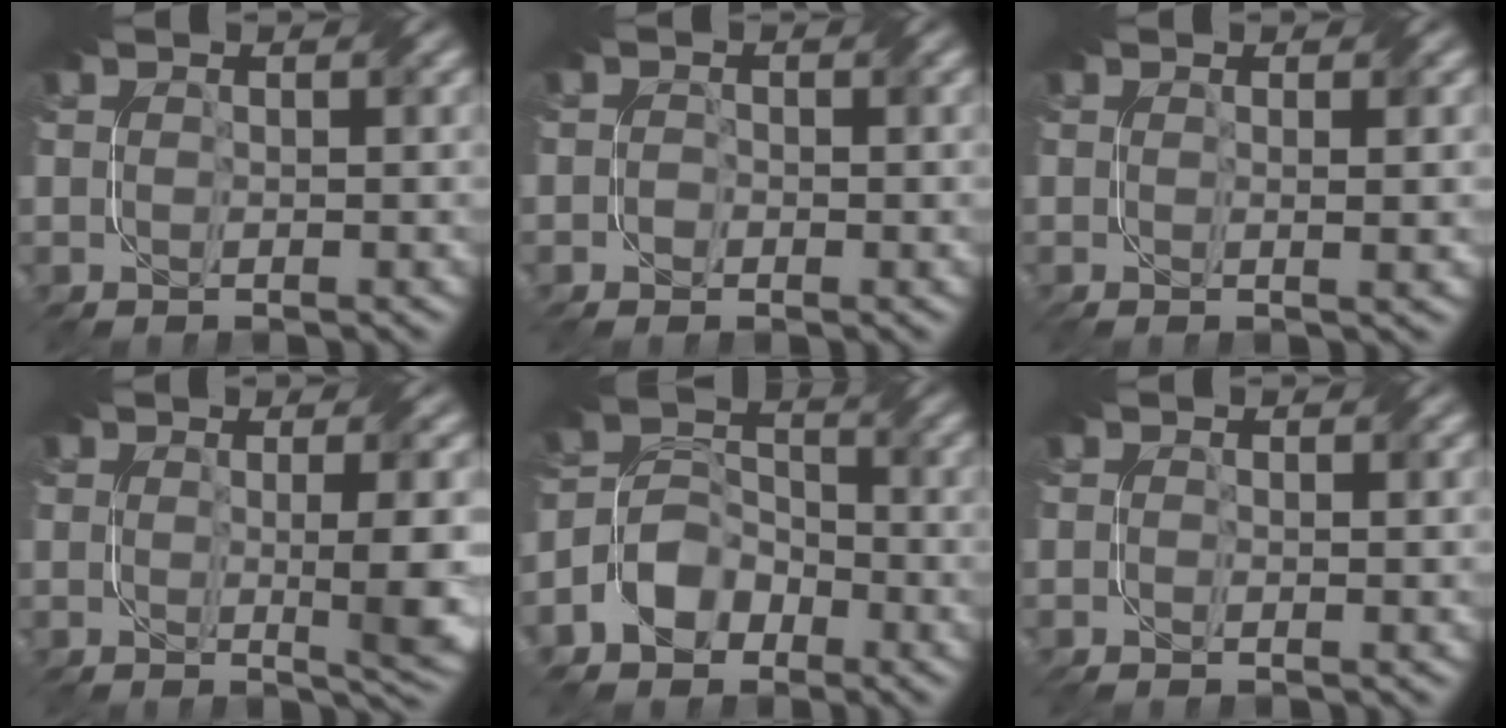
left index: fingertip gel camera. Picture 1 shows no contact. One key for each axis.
{"total": 1.2, "fx": -0.6, "fy": 0.8, "fz": 0.7, "tx": -0.012, "ty": -0.001, "tz": -0.013}
{"total": 2.2, "fx": 0.1, "fy": 0.6, "fz": 2.1, "tx": -0.026, "ty": -0.001, "tz": -0.002}
{"total": 5.3, "fx": -0.1, "fy": 1.1, "fz": 5.1, "tx": -0.071, "ty": -0.010, "tz": 0.003}
{"total": 4.8, "fx": -2.7, "fy": 3.5, "fz": 1.9, "tx": -0.024, "ty": 0.007, "tz": -0.059}
{"total": 0.9, "fx": -0.3, "fy": 0.2, "fz": 0.8, "tx": -0.016, "ty": -0.007, "tz": -0.008}